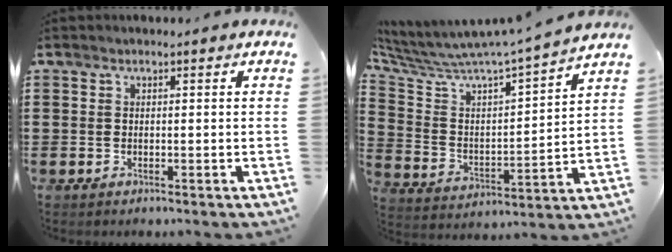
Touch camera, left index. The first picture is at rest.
{"total": 6.0, "force": [5.8, 0.0, 1.4], "torque": [-0.064, -0.061, 0.088]}